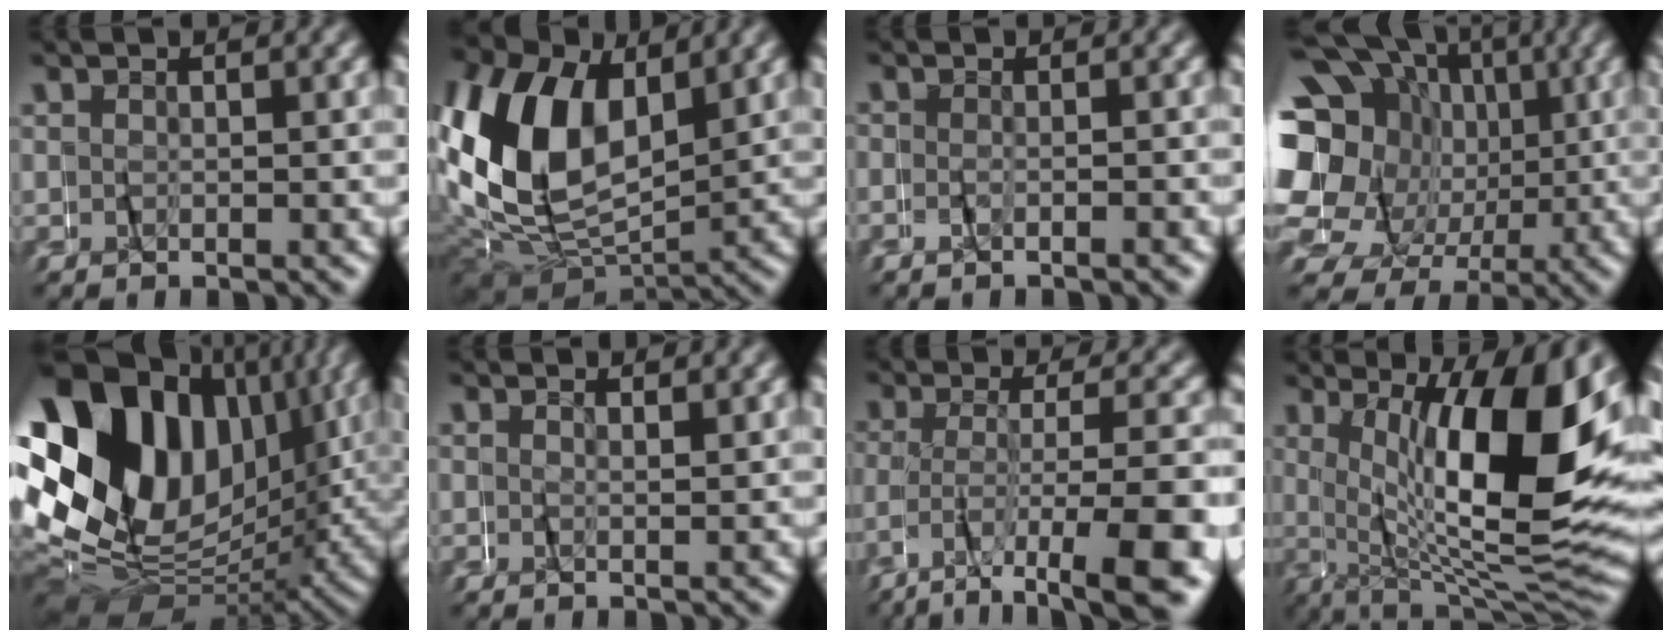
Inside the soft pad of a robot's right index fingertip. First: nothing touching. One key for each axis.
{"total": 14.2, "fx": 1.3, "fy": 10.1, "fz": 9.9, "tx": -0.209, "ty": -0.018, "tz": 0.028}
{"total": 1.3, "fx": -1.1, "fy": -0.3, "fz": 0.6, "tx": -0.012, "ty": 0.002, "tz": -0.022}
{"total": 16.3, "fx": 1.2, "fy": 13.8, "fz": 8.5, "tx": -0.181, "ty": -0.021, "tz": 0.013}
{"total": 26.2, "fx": 2.0, "fy": 19.1, "fz": 17.9, "tx": -0.295, "ty": -0.006, "tz": 0.027}
{"total": 0.9, "fx": 0.5, "fy": -0.7, "fz": -0.2, "tx": -0.001, "ty": 0.000, "tz": 0.009}
{"total": 7.8, "fx": -4.9, "fy": 1.5, "fz": 5.9, "tx": -0.094, "ty": -0.016, "tz": -0.069}
{"total": 14.1, "fx": 0.9, "fy": 5.1, "fz": 13.1, "tx": -0.199, "ty": -0.012, "tz": 0.027}